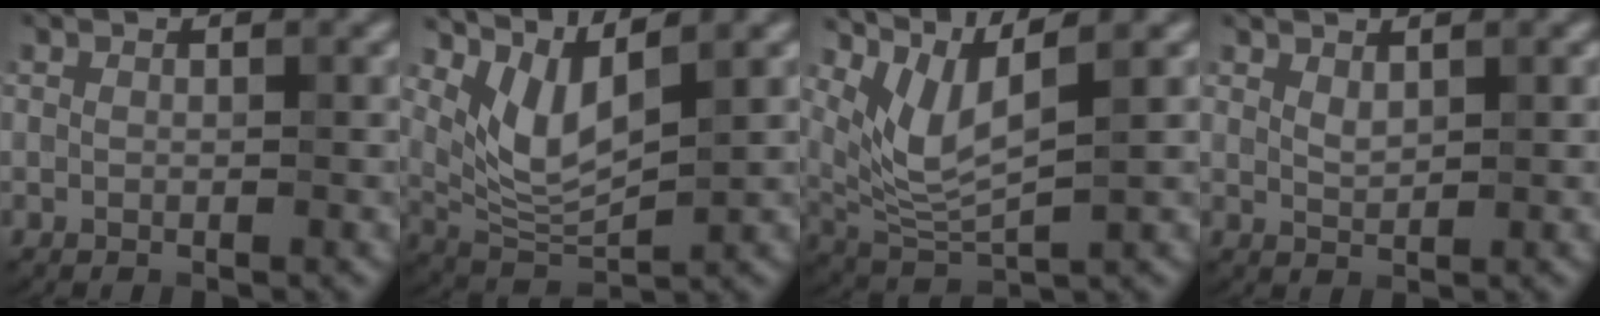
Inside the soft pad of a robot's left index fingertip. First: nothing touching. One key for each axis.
{"total": 4.7, "fx": 2.7, "fy": 1.5, "fz": 3.5, "tx": -0.081, "ty": -0.015, "tz": 0.061}
{"total": 4.9, "fx": 2.7, "fy": 1.2, "fz": 3.9, "tx": -0.093, "ty": -0.009, "tz": 0.065}
{"total": 1.1, "fx": 0.9, "fy": 0.4, "fz": 0.6, "tx": -0.016, "ty": -0.001, "tz": 0.020}